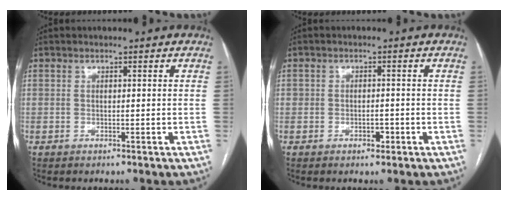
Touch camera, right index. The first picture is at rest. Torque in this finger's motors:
{"motor_torque": [-0.08, 0.16, 0.00, -0.01]}